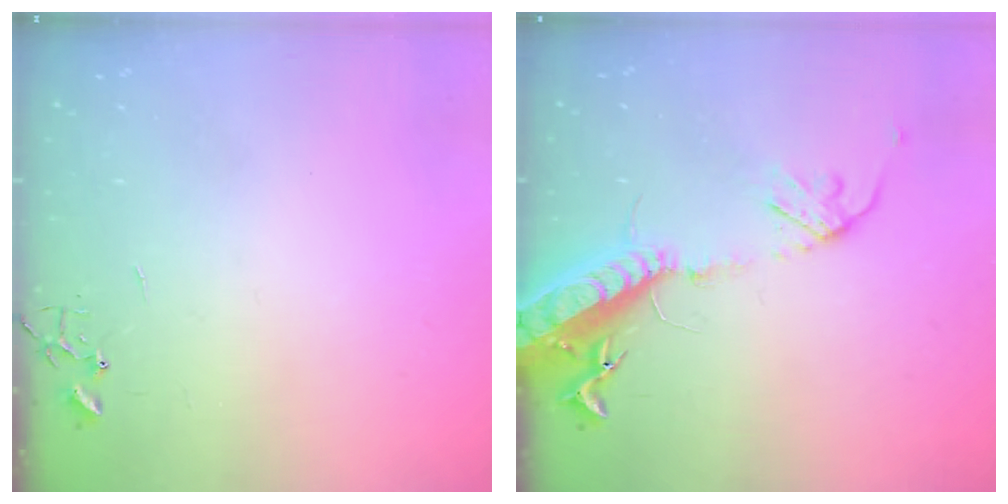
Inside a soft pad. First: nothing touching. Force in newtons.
{"total": 17.1, "press": 16.6, "slide": 4.0}